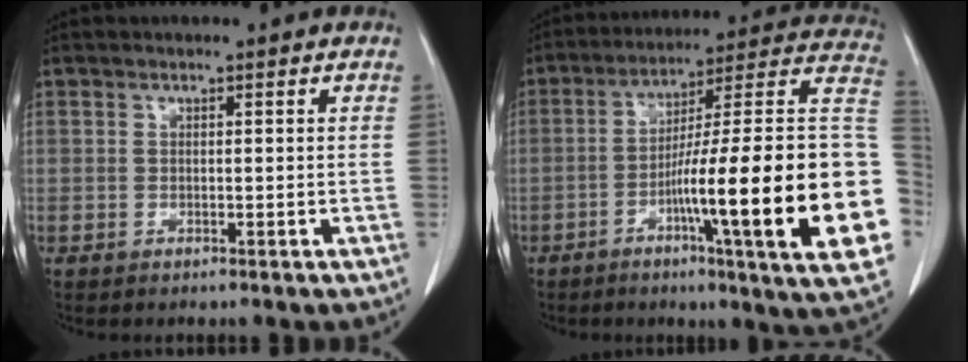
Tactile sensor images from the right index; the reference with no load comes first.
{"total": 27.9, "force": [-5.9, 0.9, 27.2], "torque": [-0.293, 0.004, -0.097]}